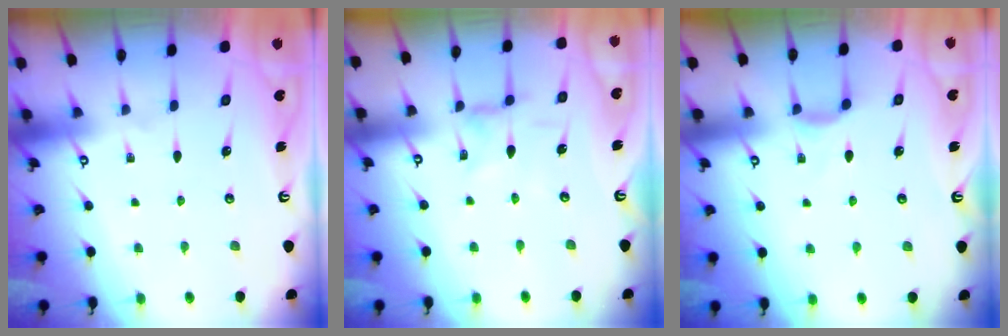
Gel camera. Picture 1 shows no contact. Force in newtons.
{"total": 1.2, "press": 1.2, "slide": 0.3}
{"total": 4.0, "press": 3.9, "slide": 0.7}